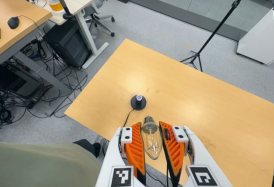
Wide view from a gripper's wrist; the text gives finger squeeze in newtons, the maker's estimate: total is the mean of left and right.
{"total": 21.0, "left": 22.1, "right": 20.0}